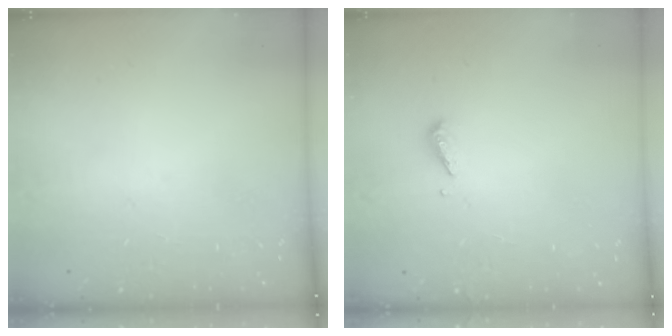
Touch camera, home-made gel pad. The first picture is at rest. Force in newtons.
{"total": 4.0, "press": 3.9, "slide": 0.3}